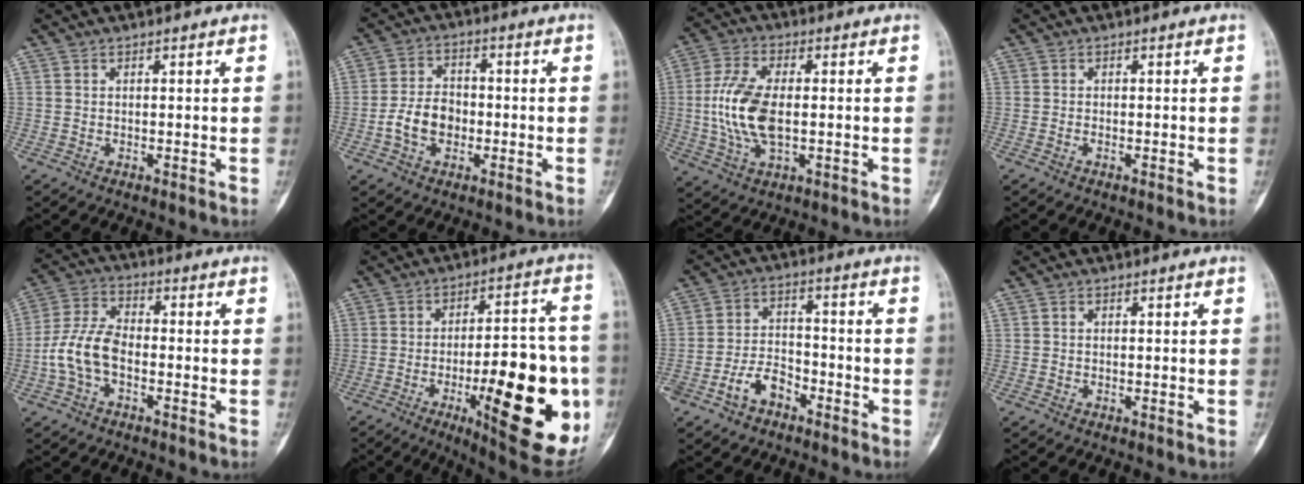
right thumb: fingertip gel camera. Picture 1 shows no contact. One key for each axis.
{"total": 7.5, "fx": -1.9, "fy": 5.4, "fz": 4.9, "tx": -0.077, "ty": 0.022, "tz": -0.040}
{"total": 12.1, "fx": -0.5, "fy": 6.1, "fz": 10.4, "tx": -0.222, "ty": 0.004, "tz": -0.008}
{"total": 0.0}
{"total": 9.3, "fx": -2.5, "fy": 5.4, "fz": 7.1, "tx": -0.151, "ty": 0.031, "tz": -0.056}
{"total": 26.8, "fx": -7.3, "fy": 8.6, "fz": 24.3, "tx": -0.284, "ty": 0.007, "tz": -0.086}
{"total": 7.6, "fx": -4.3, "fy": 4.9, "fz": 4.0, "tx": -0.063, "ty": 0.040, "tz": -0.076}
{"total": 0.0}